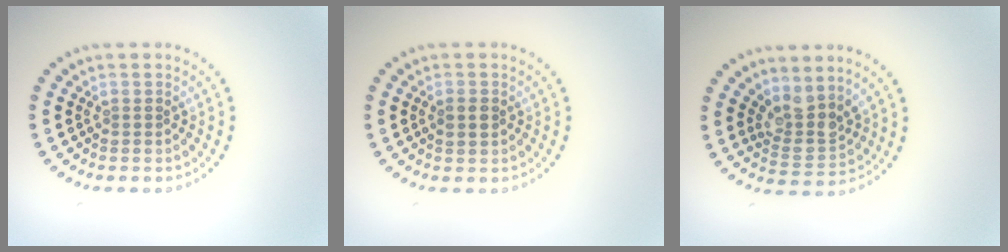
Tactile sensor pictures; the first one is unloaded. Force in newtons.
{"total": 1.2, "press": 1.2, "slide": 0.2}
{"total": 3.2, "press": 2.4, "slide": 2.1}